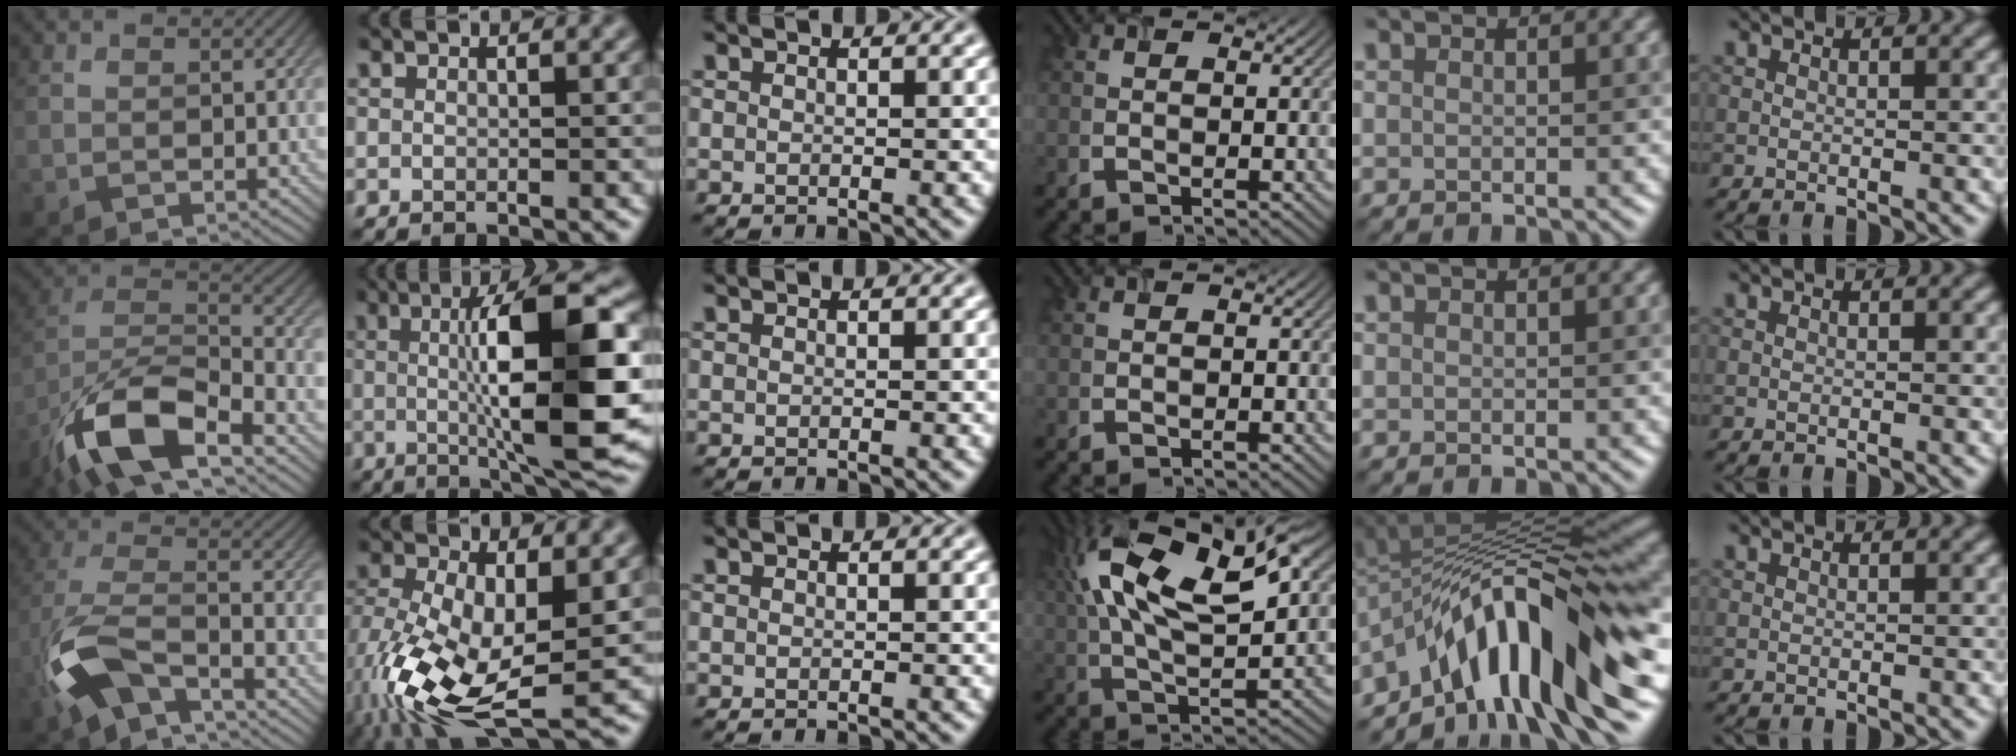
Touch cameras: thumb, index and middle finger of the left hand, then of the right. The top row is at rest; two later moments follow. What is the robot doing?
{"motion": "extract", "object": "airpods case & airpods"}